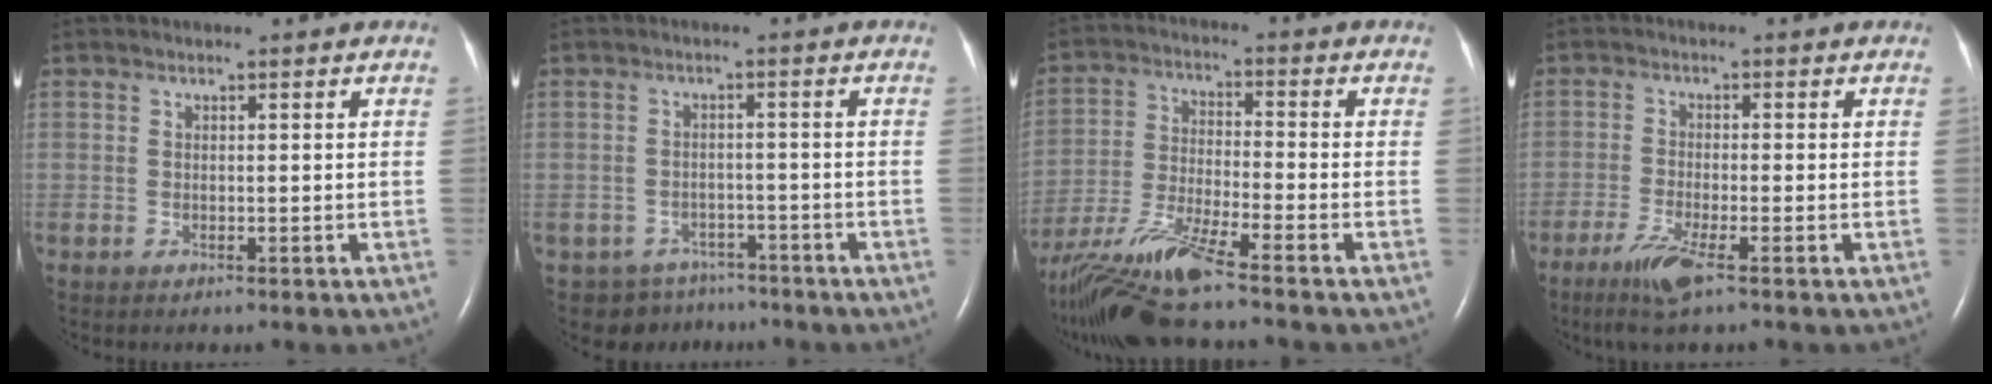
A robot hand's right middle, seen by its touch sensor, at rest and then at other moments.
{"total": 5.8, "force": [-4.7, 3.4, -0.4], "torque": [0.013, 0.018, -0.063]}
{"total": 14.2, "force": [-11.2, -0.1, 8.7], "torque": [-0.187, -0.020, -0.212]}
{"total": 5.5, "force": [-3.4, 0.3, 4.3], "torque": [-0.096, -0.017, -0.066]}